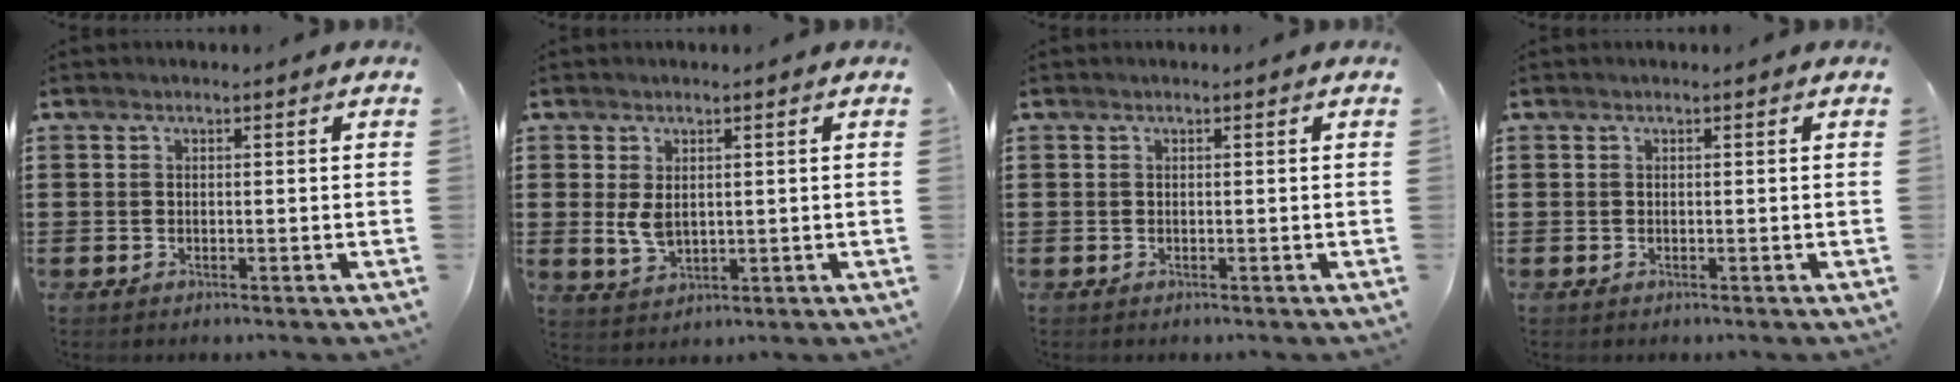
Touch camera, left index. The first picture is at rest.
{"total": 3.6, "force": [0.8, 2.1, 2.9], "torque": [-0.074, -0.003, 0.011]}
{"total": 0.0}
{"total": 0.0}